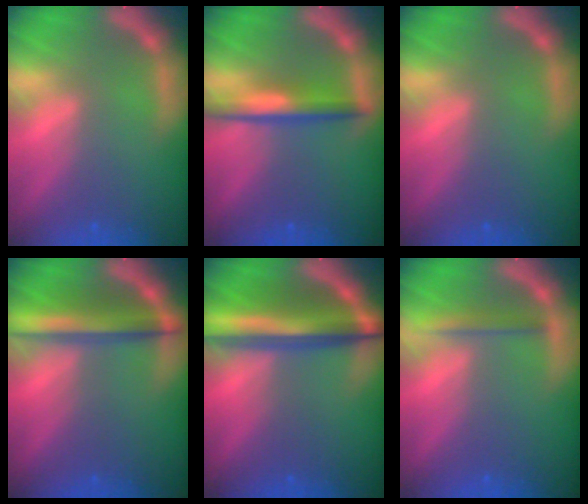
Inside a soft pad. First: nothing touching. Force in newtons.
{"total": 4.0}
{"total": 0.0}
{"total": 5.5}
{"total": 8.6}
{"total": 2.0}